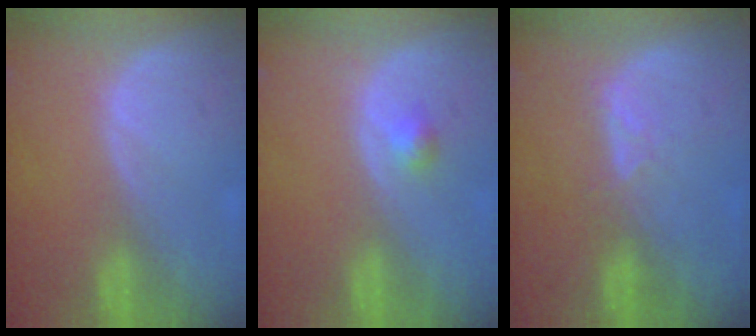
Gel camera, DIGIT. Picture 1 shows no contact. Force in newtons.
{"total": 1.8, "press": 1.6, "slide": 0.9}
{"total": 2.3, "press": 2.2, "slide": 0.9}